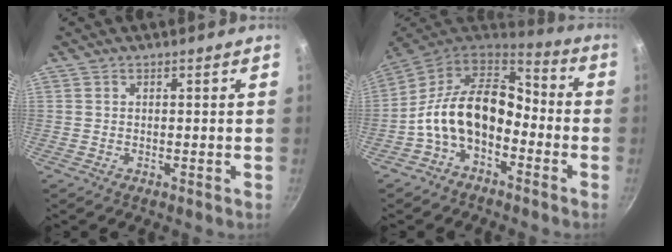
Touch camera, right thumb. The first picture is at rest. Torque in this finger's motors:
{"motor_torque": [0.67, 2.30, 1.28, -1.30, 0.28]}